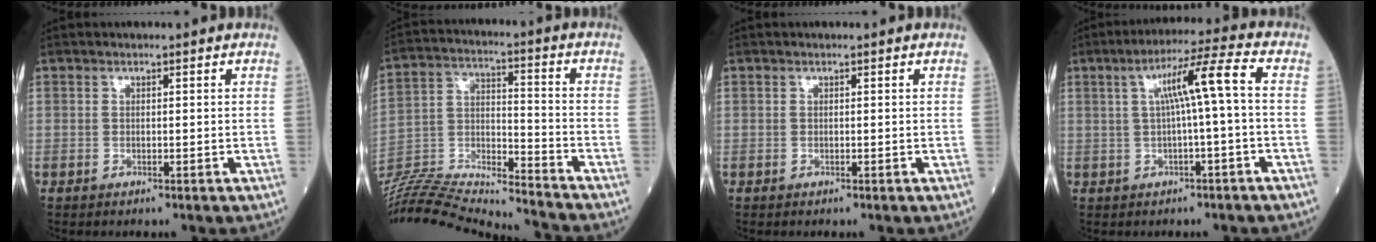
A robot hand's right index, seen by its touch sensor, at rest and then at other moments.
{"total": 21.3, "force": [-20.4, -0.2, 6.0], "torque": [-0.129, 0.002, -0.338]}
{"total": 0.0}
{"total": 7.6, "force": [0.6, -0.5, 7.5], "torque": [-0.124, 0.023, 0.011]}